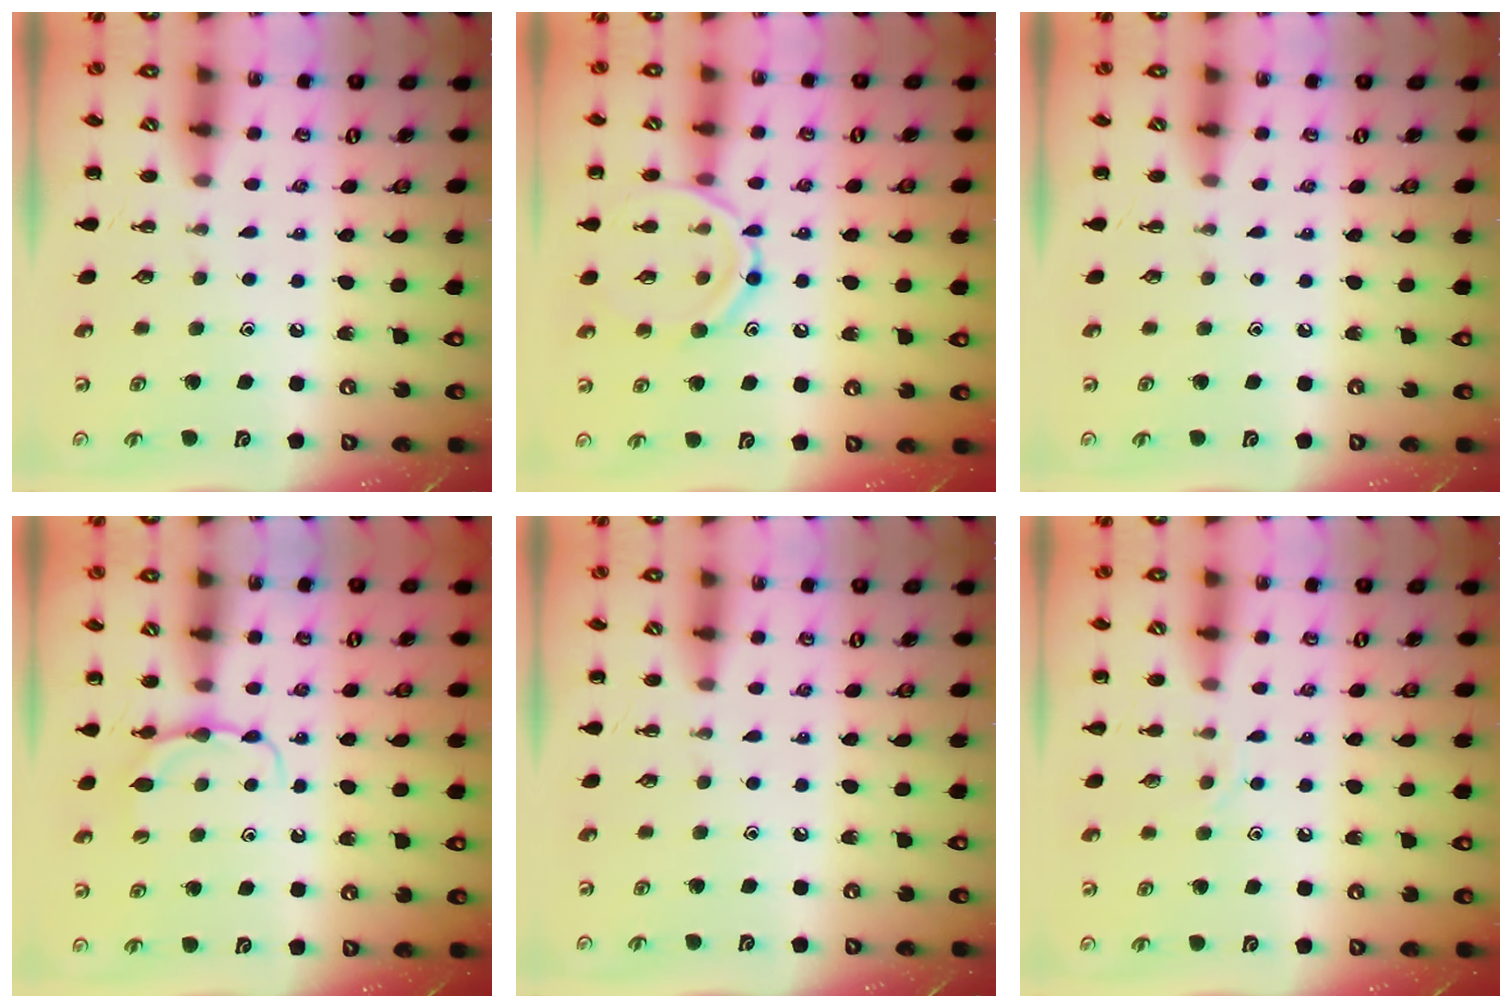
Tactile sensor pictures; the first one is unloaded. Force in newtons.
{"total": 13.0, "press": 12.9, "slide": 1.0}
{"total": 0.0}
{"total": 5.2, "press": 5.1, "slide": 1.1}
{"total": 0.0}
{"total": 6.3, "press": 6.1, "slide": 1.3}